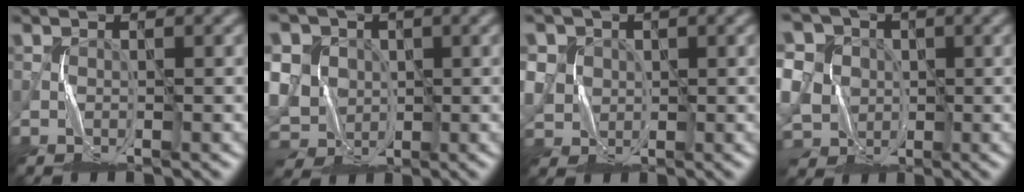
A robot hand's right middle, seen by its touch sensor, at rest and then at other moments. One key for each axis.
{"total": 9.1, "fx": 0.2, "fy": 8.1, "fz": 4.2, "tx": -0.101, "ty": 0.018, "tz": -0.024}
{"total": 3.9, "fx": 0.9, "fy": 3.7, "fz": 0.8, "tx": -0.038, "ty": 0.006, "tz": 0.019}
{"total": 10.3, "fx": 1.0, "fy": 9.1, "fz": 4.7, "tx": -0.120, "ty": 0.028, "tz": -0.019}